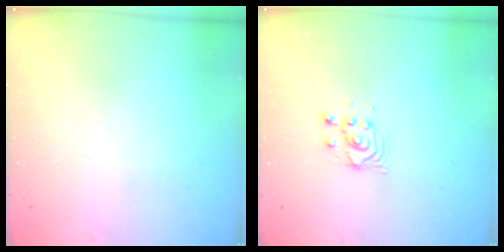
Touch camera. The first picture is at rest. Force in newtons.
{"total": 2.8, "press": 2.8, "slide": 0.1}